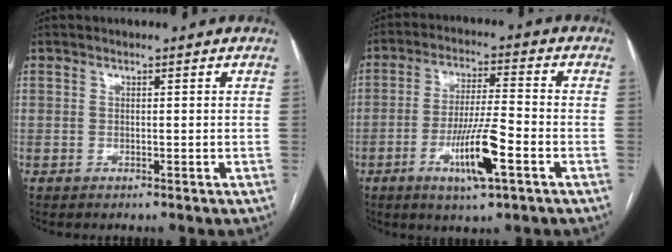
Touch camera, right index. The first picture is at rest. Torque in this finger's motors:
{"motor_torque": [1.84, -0.30, 1.05, 0.21]}